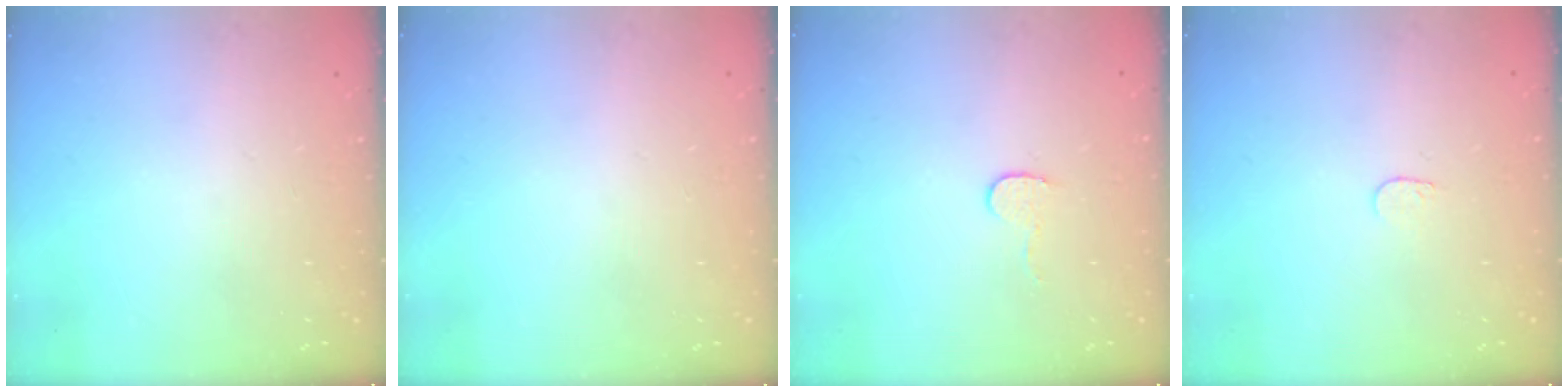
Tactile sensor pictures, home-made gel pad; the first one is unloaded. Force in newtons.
{"total": 0.5, "press": 0.5, "slide": 0.1}
{"total": 5.5, "press": 5.5, "slide": 0.4}
{"total": 3.7, "press": 3.6, "slide": 0.3}